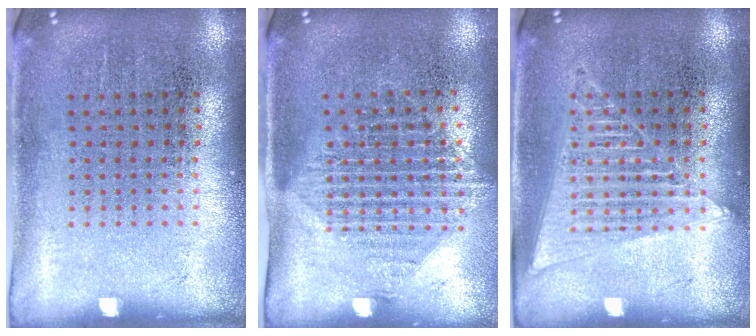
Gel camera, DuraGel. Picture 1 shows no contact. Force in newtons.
{"total": 1.4, "press": 1.2, "slide": 0.8}
{"total": 1.4, "press": 1.4, "slide": 0.1}